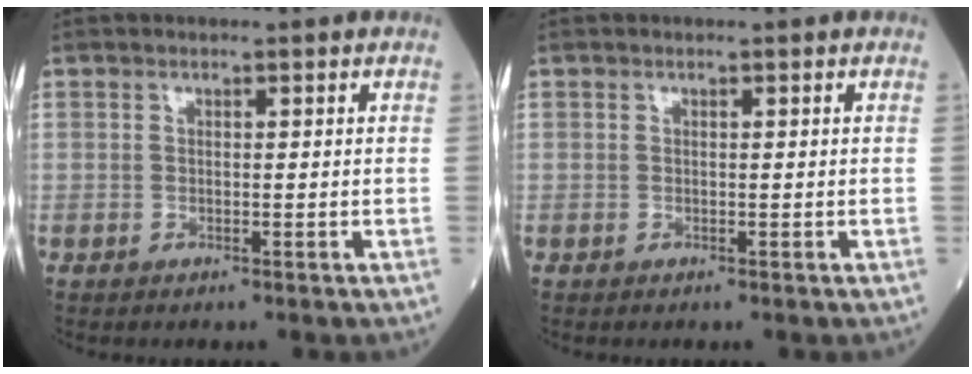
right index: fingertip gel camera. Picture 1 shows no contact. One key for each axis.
{"total": 0.0}